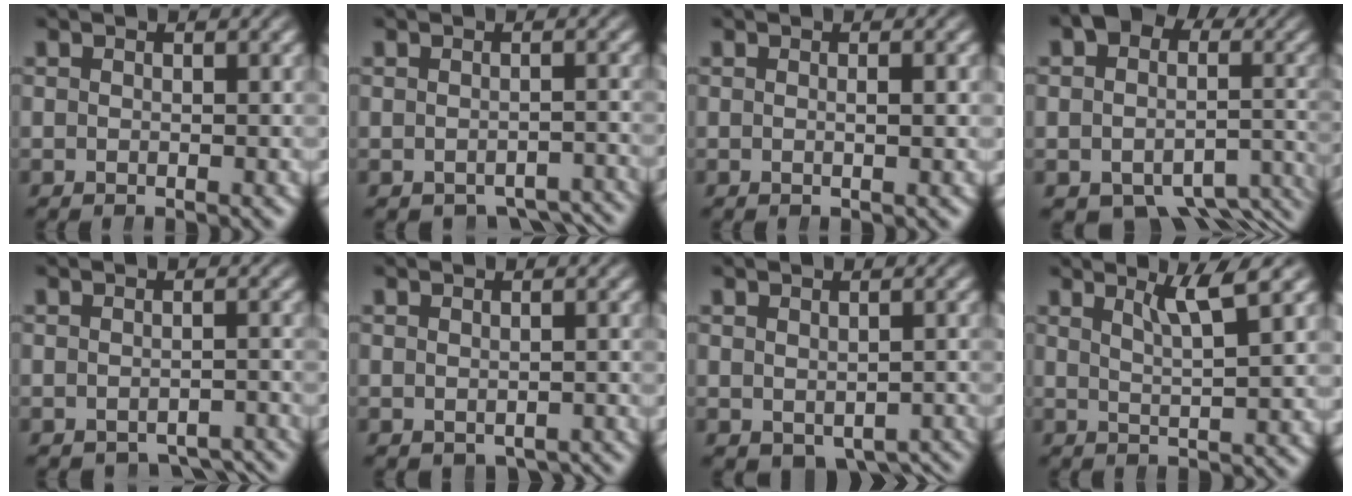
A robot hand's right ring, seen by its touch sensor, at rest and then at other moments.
{"total": 5.1, "force": [-4.8, 1.4, 1.1], "torque": [-0.004, -0.014, -0.068]}
{"total": 0.8, "force": [0.0, -0.1, 0.8], "torque": [-0.012, 0.001, -0.002]}
{"total": 8.0, "force": [-5.1, 5.0, 3.6], "torque": [-0.033, -0.022, -0.074]}
{"total": 4.7, "force": [-4.4, 1.2, 0.9], "torque": [-0.004, -0.015, -0.063]}
{"total": 1.9, "force": [-1.6, 0.9, 0.4], "torque": [-0.005, -0.014, -0.015]}
{"total": 4.7, "force": [-3.8, 1.9, 2.0], "torque": [-0.017, -0.024, -0.038]}
{"total": 2.9, "force": [1.9, -0.7, 2.1], "torque": [-0.036, -0.004, 0.039]}